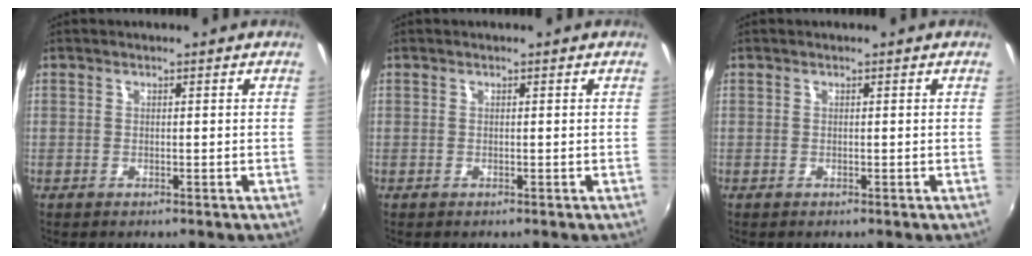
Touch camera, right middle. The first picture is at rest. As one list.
[{"total": 0.0}, {"total": 0.0}]